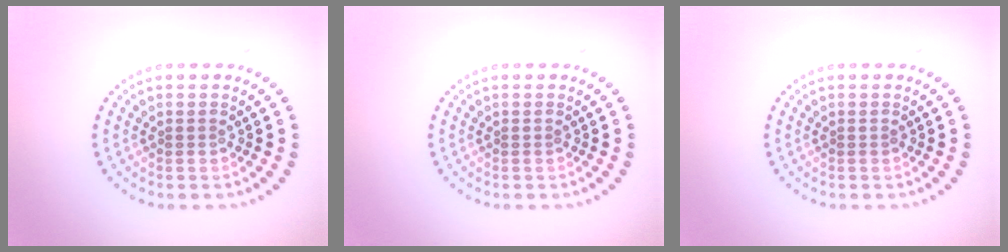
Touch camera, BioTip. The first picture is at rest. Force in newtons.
{"total": 0.0}
{"total": 0.0}